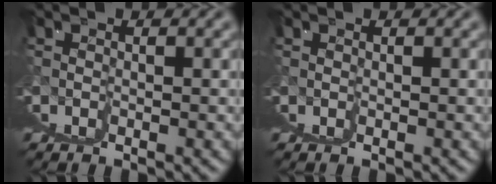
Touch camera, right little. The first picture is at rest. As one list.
[{"total": 0.0}]